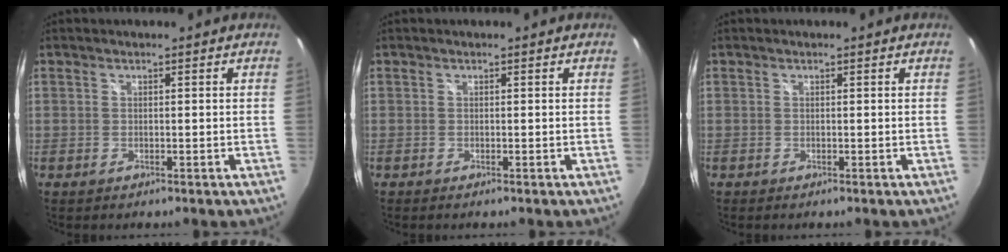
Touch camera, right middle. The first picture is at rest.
{"total": 0.0}
{"total": 0.0}